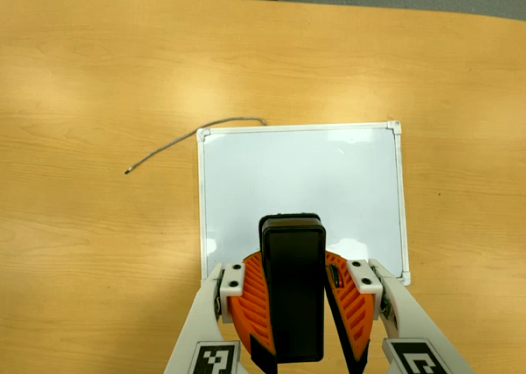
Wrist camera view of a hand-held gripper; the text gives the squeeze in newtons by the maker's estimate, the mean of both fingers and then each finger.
{"total": 10.6, "left": 10.0, "right": 11.2}